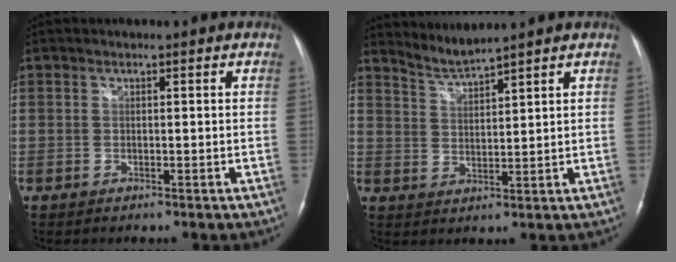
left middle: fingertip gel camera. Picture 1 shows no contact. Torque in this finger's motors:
{"motor_torque": [-0.25, -0.31, -0.19, 0.00]}